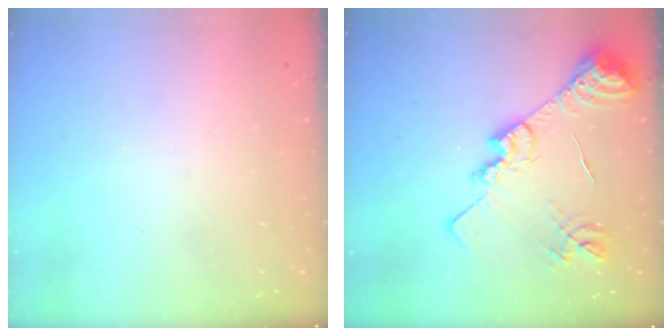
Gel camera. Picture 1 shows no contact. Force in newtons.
{"total": 18.3, "press": 18.2, "slide": 1.9}